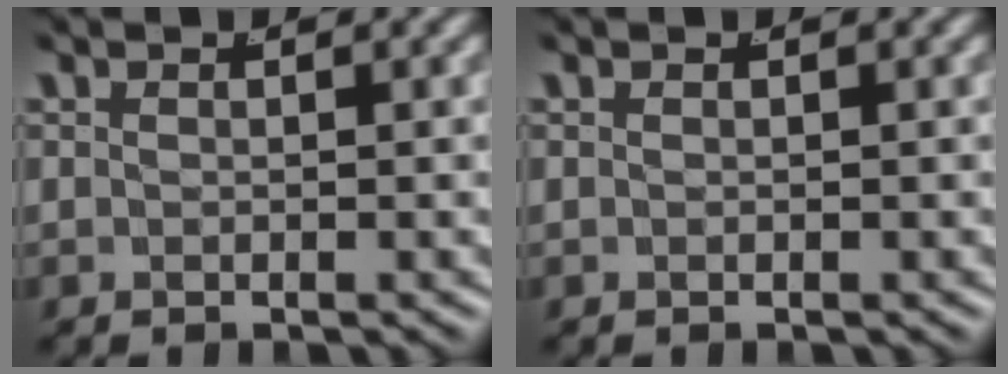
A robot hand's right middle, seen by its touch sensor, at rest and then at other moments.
{"total": 0.0}